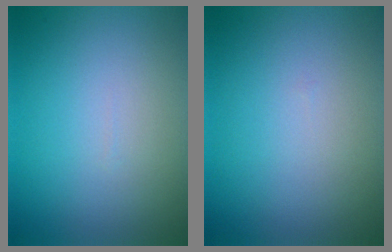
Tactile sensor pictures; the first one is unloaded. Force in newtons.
{"total": 0.0}